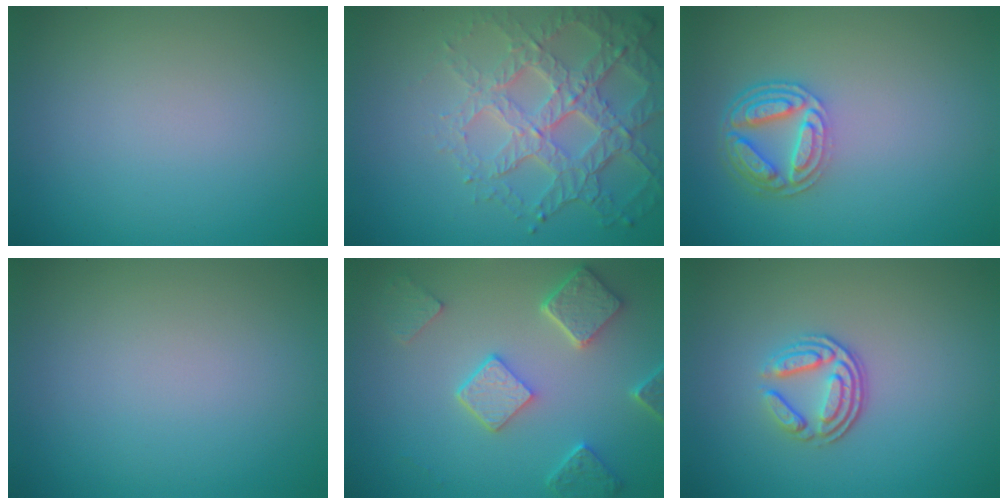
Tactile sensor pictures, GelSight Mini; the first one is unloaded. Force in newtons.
{"total": 6.3, "press": 4.8, "slide": 4.1}
{"total": 4.3, "press": 3.4, "slide": 2.7}
{"total": 0.0}
{"total": 4.8, "press": 3.8, "slide": 3.0}
{"total": 3.5, "press": 2.5, "slide": 2.5}